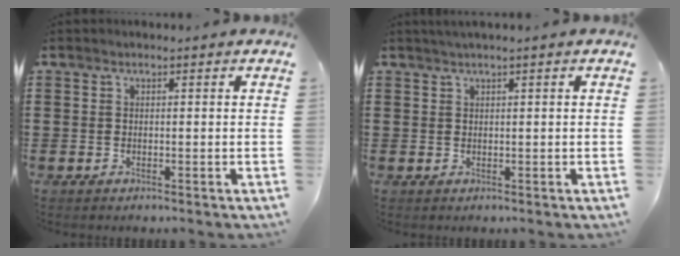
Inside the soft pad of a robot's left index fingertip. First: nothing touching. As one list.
[{"total": 0.8, "force": [0.4, -0.1, 0.7], "torque": [-0.011, -0.001, 0.008]}]